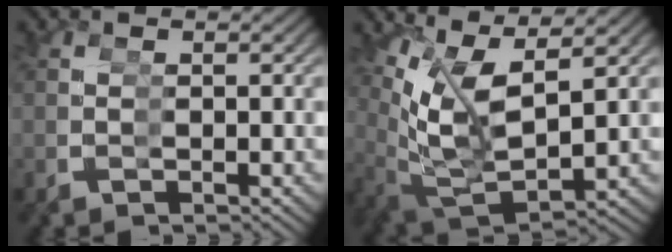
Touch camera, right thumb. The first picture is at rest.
{"total": 10.5, "force": [1.5, 7.1, 7.6], "torque": [-0.173, -0.042, 0.042]}